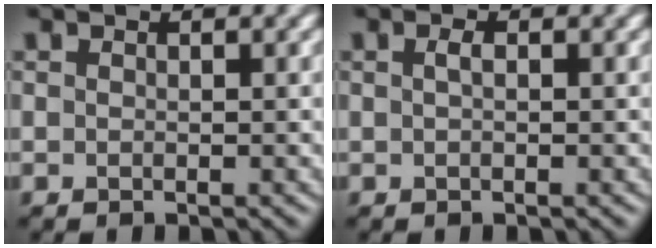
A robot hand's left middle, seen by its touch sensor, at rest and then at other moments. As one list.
[{"total": 0.8, "force": [0.2, 0.3, 0.8], "torque": [-0.017, 0.004, 0.003]}]